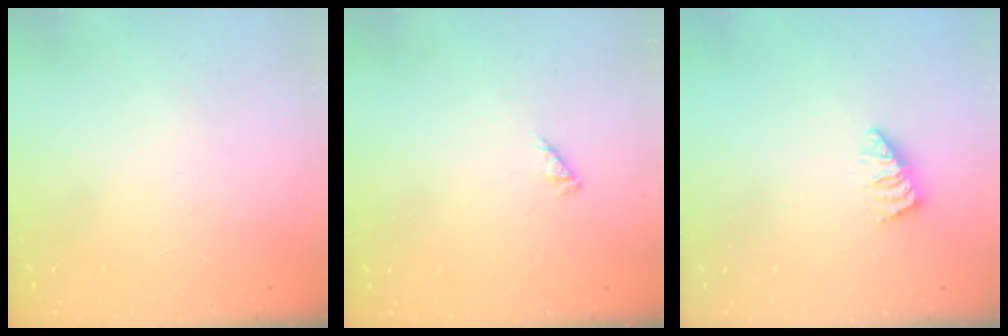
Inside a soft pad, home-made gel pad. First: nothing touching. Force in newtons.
{"total": 1.1, "press": 1.1, "slide": 0.3}
{"total": 1.2, "press": 1.1, "slide": 0.4}